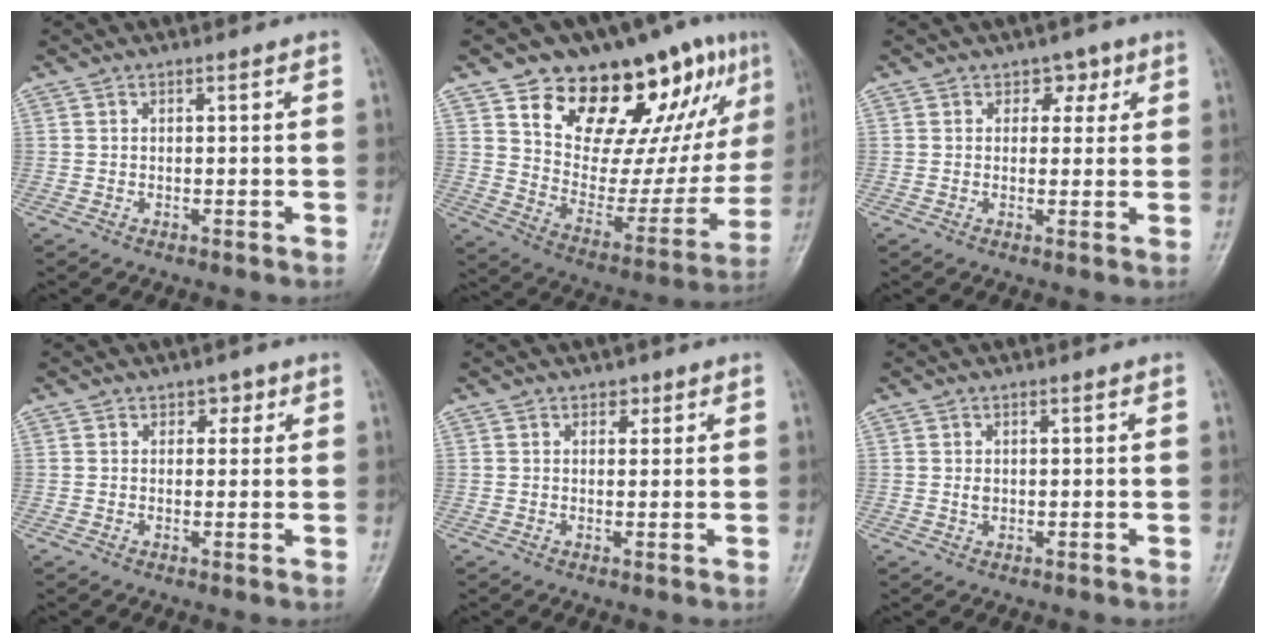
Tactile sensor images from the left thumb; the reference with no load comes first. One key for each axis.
{"total": 27.5, "fx": 15.2, "fy": 12.6, "fz": 19.1, "tx": -0.232, "ty": -0.037, "tz": 0.245}
{"total": 3.3, "fx": 1.6, "fy": 2.6, "fz": 1.3, "tx": 0.013, "ty": -0.005, "tz": 0.017}
{"total": 2.2, "fx": 1.1, "fy": 1.7, "fz": 0.9, "tx": 0.010, "ty": -0.002, "tz": 0.010}
{"total": 1.7, "fx": 1.0, "fy": 1.3, "fz": 0.6, "tx": 0.008, "ty": -0.005, "tz": 0.012}
{"total": 1.1, "fx": 0.2, "fy": 0.9, "fz": 0.7, "tx": -0.009, "ty": -0.001, "tz": 0.006}